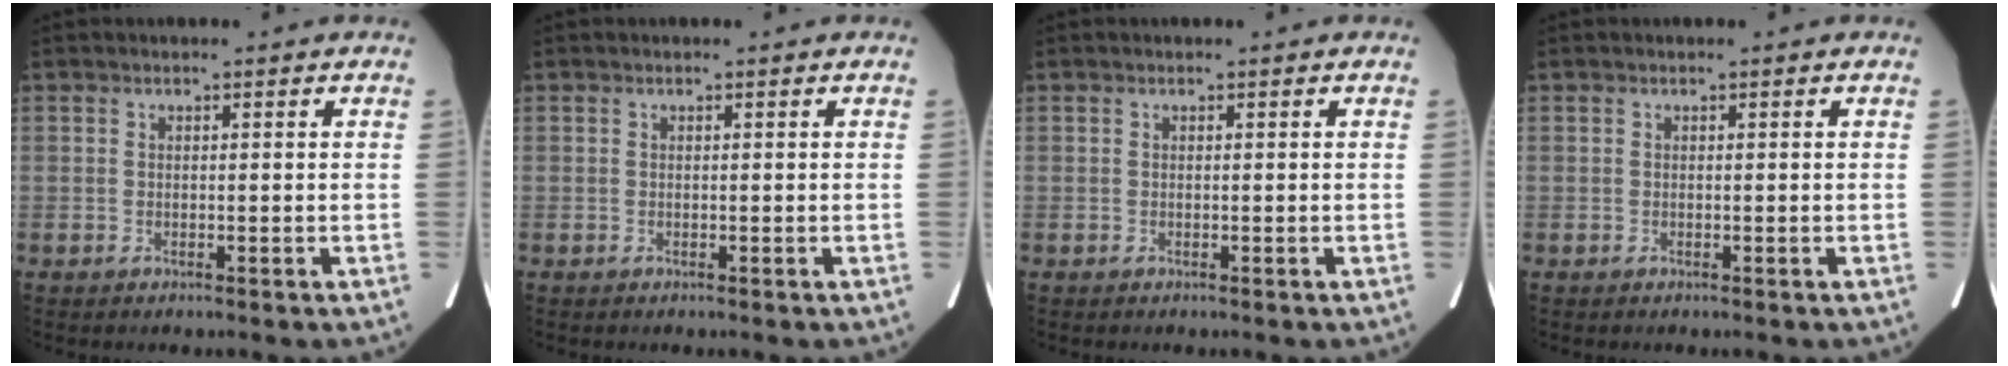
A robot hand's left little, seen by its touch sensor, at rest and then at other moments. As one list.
[{"total": 0.0}, {"total": 0.0}, {"total": 0.0}]